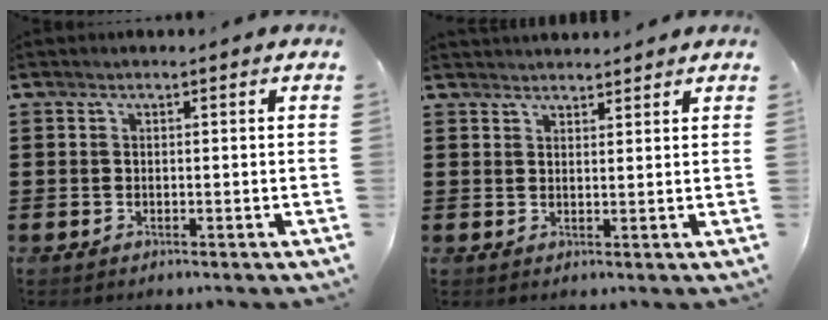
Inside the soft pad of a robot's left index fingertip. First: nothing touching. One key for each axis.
{"total": 2.0, "fx": 2.0, "fy": 0.1, "fz": -0.1, "tx": -0.003, "ty": -0.002, "tz": 0.039}